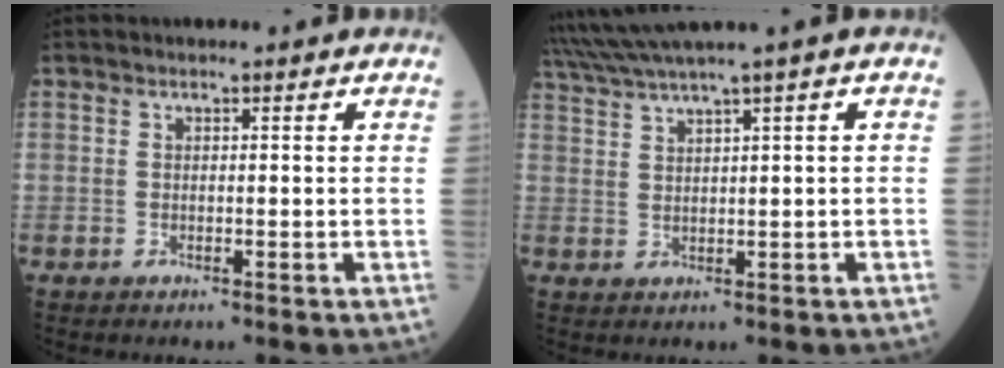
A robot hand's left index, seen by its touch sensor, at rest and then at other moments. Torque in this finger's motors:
{"motor_torque": [-0.16, -0.45, 0.20, 0.07]}